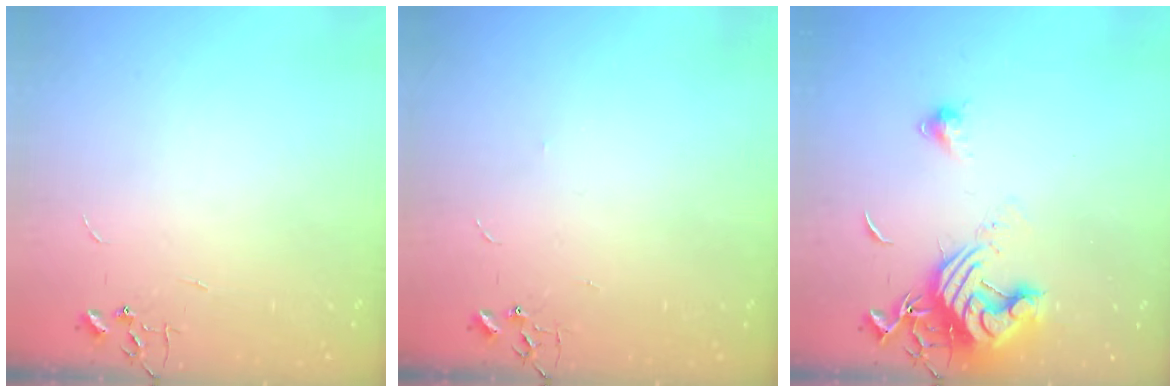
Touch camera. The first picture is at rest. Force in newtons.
{"total": 2.8, "press": 2.8, "slide": 0.5}
{"total": 12.9, "press": 12.8, "slide": 1.6}